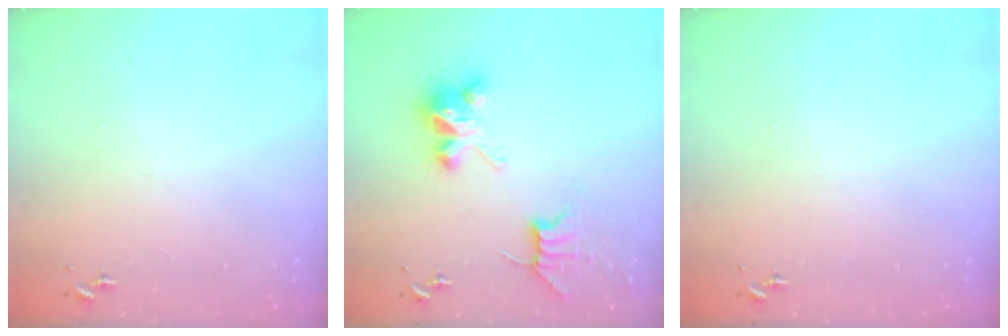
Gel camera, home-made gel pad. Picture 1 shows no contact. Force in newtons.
{"total": 8.5, "press": 8.5, "slide": 0.6}
{"total": 0.0}